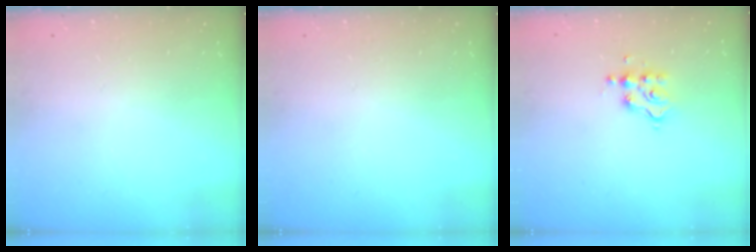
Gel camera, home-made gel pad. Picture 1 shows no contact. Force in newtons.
{"total": 0.0}
{"total": 5.4, "press": 5.4, "slide": 0.4}